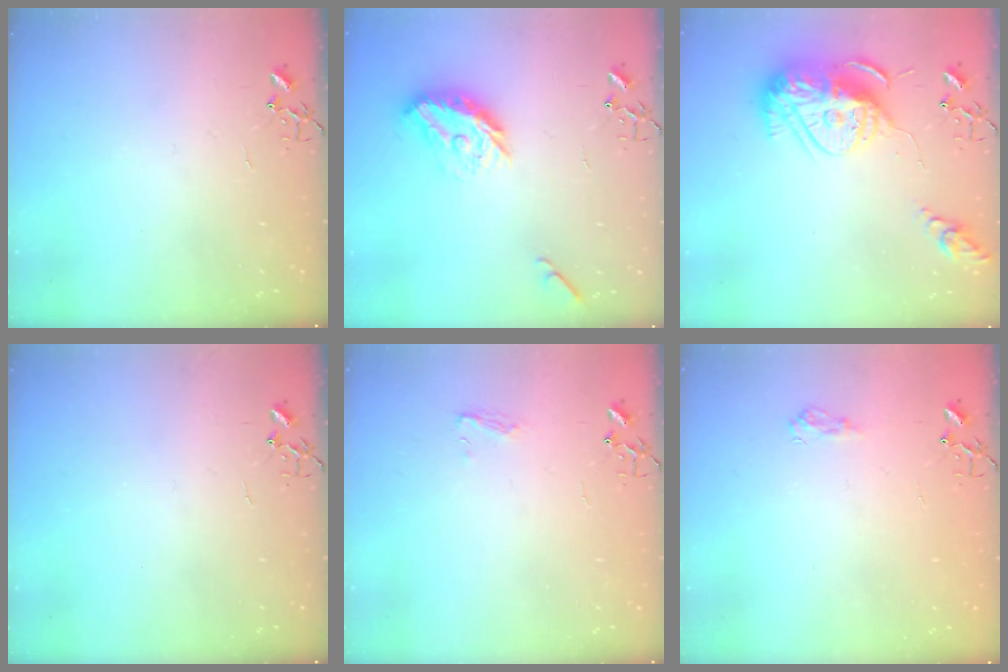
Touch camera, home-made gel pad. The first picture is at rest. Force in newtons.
{"total": 13.8, "press": 13.8, "slide": 0.6}
{"total": 17.1, "press": 17.0, "slide": 1.8}
{"total": 0.0}
{"total": 5.2, "press": 5.2, "slide": 0.6}
{"total": 7.5, "press": 7.4, "slide": 0.9}